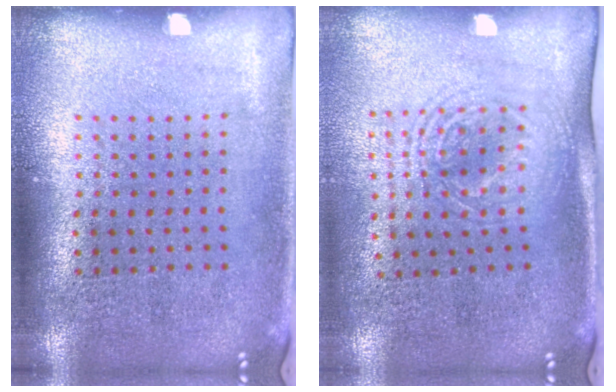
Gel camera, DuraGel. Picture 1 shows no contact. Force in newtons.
{"total": 1.7, "press": 1.3, "slide": 1.0}